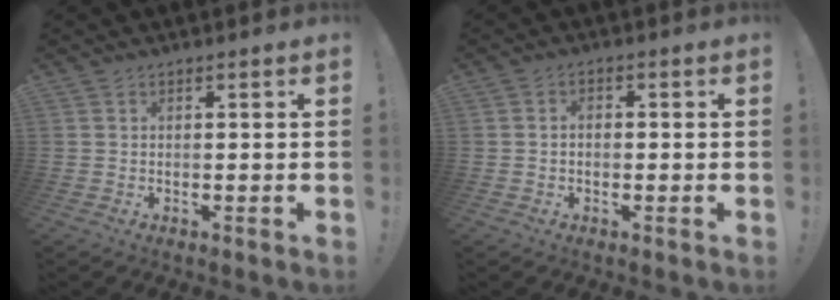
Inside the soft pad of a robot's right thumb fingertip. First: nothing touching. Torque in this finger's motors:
{"motor_torque": [-0.01, -0.15, -0.17, 0.36, -0.05]}